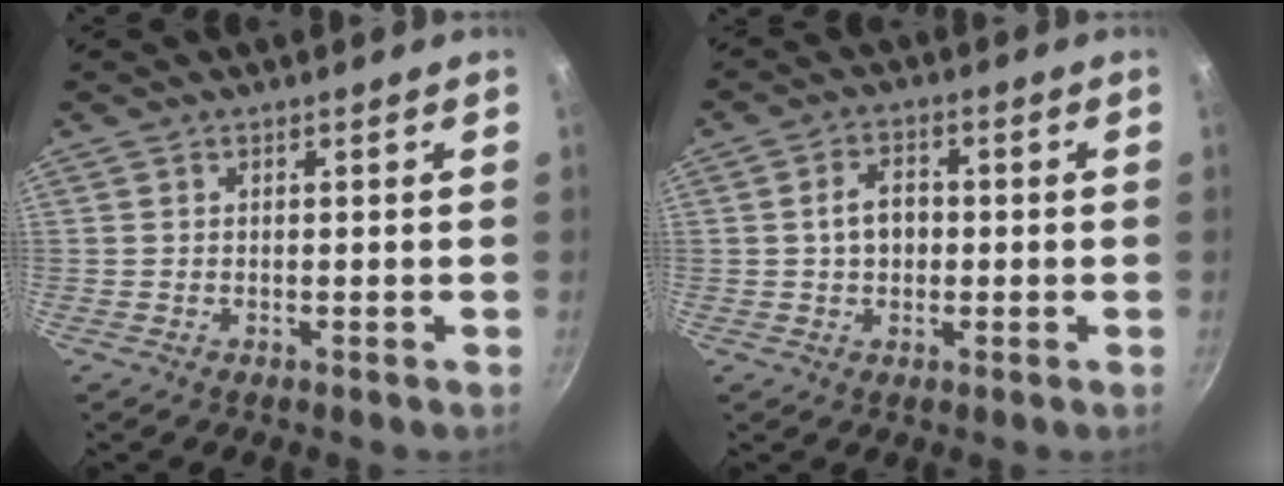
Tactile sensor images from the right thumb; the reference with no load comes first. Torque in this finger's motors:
{"motor_torque": [-0.03, 0.12, 0.01, 0.09, 0.02]}